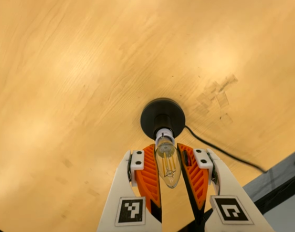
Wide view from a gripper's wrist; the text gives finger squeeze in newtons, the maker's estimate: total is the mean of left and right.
{"total": 13.8, "left": 12.2, "right": 15.3}